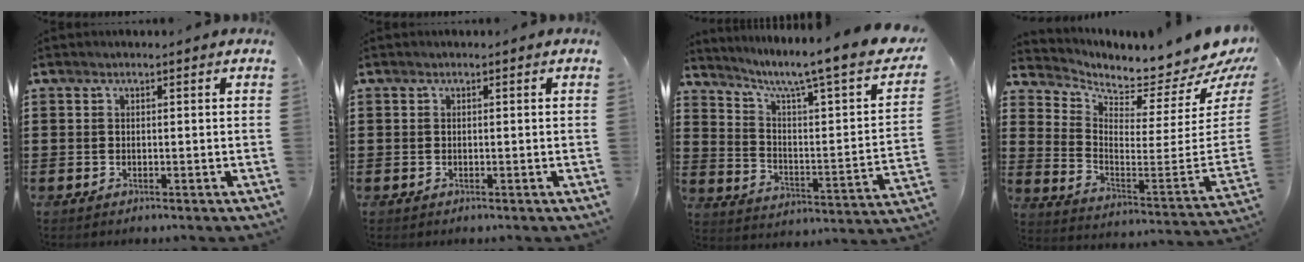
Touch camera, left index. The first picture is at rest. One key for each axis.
{"total": 0.0}
{"total": 7.0, "fx": 5.2, "fy": 0.2, "fz": 4.8, "tx": -0.105, "ty": -0.050, "tz": 0.074}
{"total": 4.2, "fx": 4.1, "fy": 0.5, "fz": 0.8, "tx": -0.029, "ty": -0.071, "tz": 0.061}